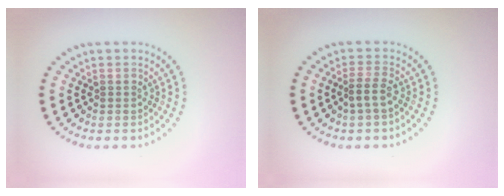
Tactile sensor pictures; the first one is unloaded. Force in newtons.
{"total": 1.6, "press": 1.2, "slide": 1.0}